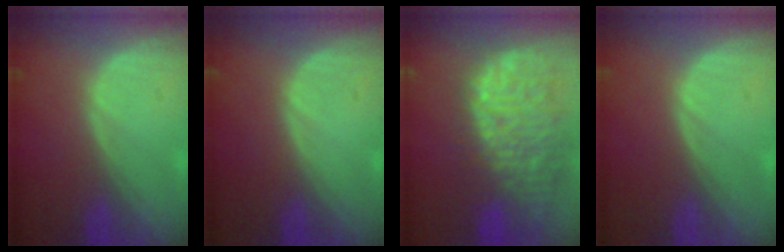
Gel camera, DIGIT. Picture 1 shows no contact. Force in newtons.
{"total": 0.0}
{"total": 14.2, "press": 11.8, "slide": 7.9}
{"total": 0.0}